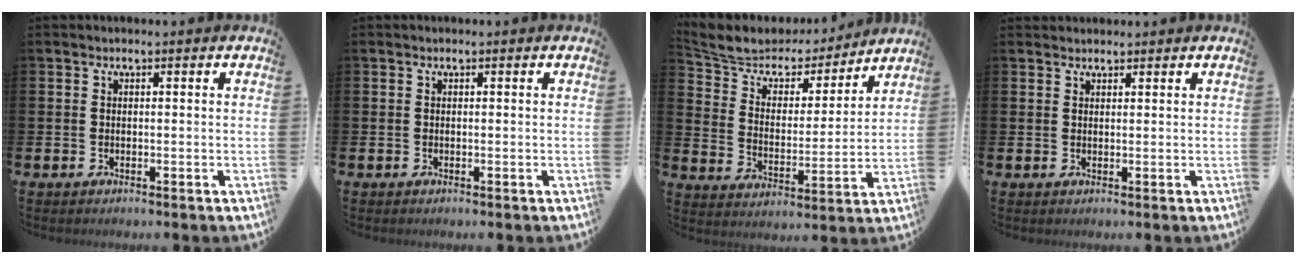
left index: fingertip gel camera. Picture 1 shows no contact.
{"total": 0.0}
{"total": 6.6, "force": [5.8, 3.0, 1.1], "torque": [-0.059, -0.039, 0.098]}
{"total": 1.4, "force": [1.3, 0.4, -0.1], "torque": [0.015, -0.004, 0.023]}